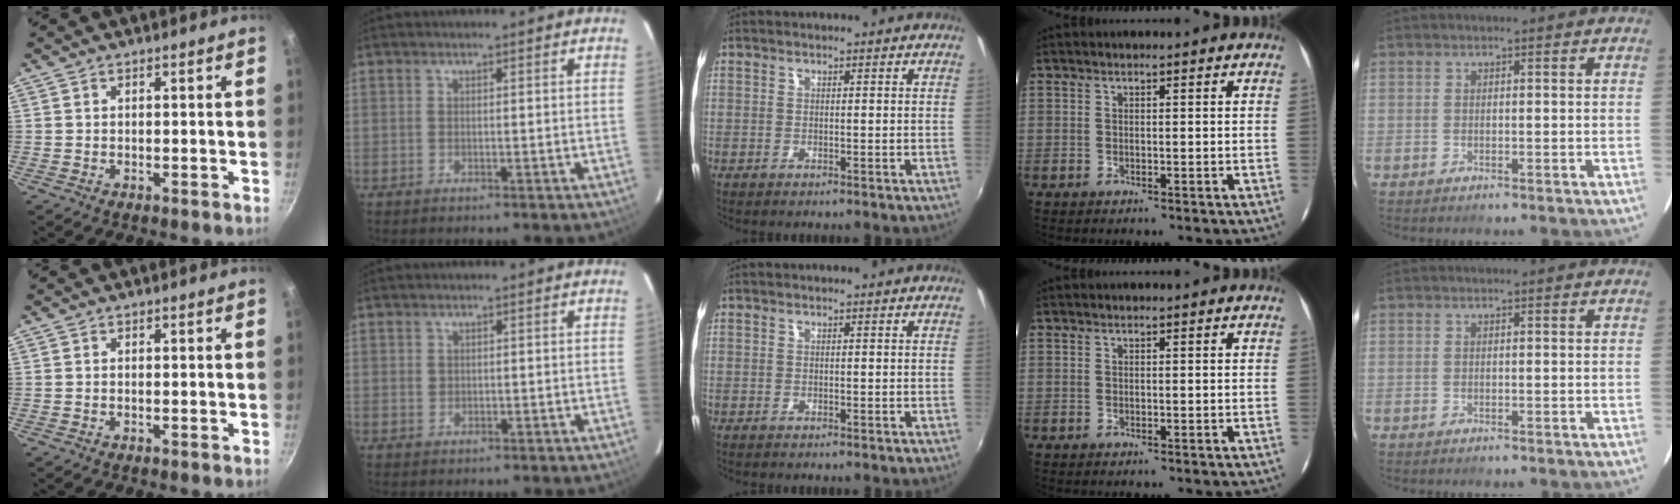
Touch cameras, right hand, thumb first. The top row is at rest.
{"index": {"total": 0.7, "force": [0.2, 0.7, 0.1], "torque": [0.002, 0.004, 0.003]}}